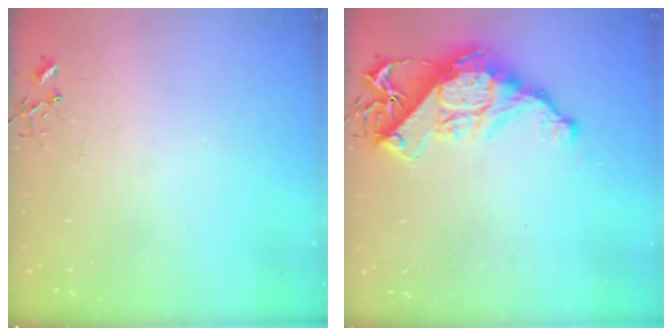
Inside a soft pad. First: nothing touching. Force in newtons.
{"total": 15.3, "press": 15.3, "slide": 1.4}